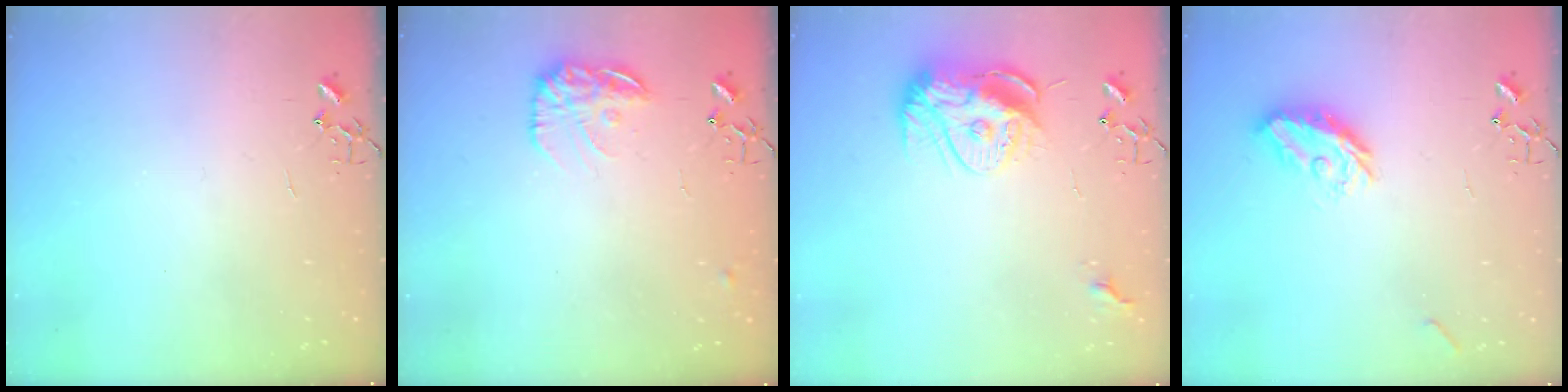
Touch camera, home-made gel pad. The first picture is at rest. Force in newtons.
{"total": 13.0, "press": 12.9, "slide": 0.8}
{"total": 13.7, "press": 13.7, "slide": 1.2}
{"total": 11.1, "press": 11.0, "slide": 0.4}